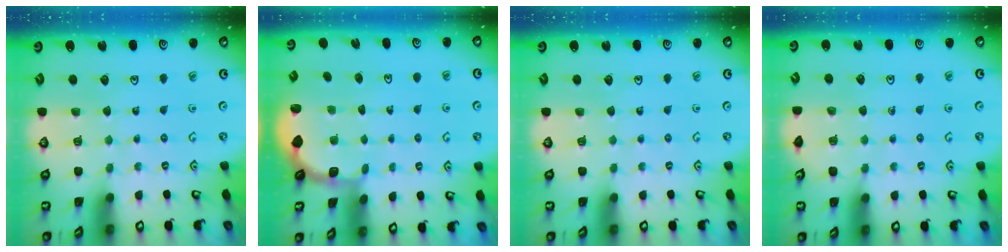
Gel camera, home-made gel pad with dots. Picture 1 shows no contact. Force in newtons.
{"total": 1.8, "press": 1.6, "slide": 0.7}
{"total": 0.0}
{"total": 4.8, "press": 4.3, "slide": 2.2}